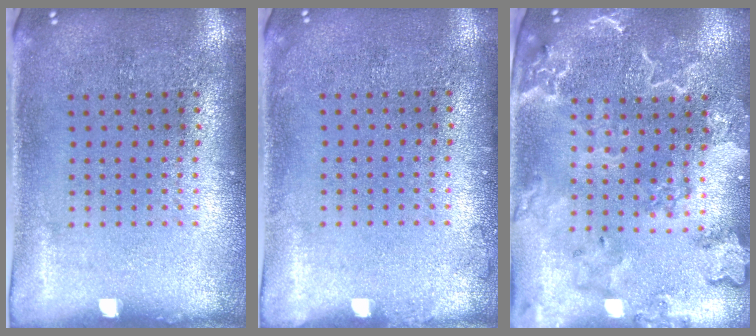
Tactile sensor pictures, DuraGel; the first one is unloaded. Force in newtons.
{"total": 0.6, "press": 0.6, "slide": 0.2}
{"total": 2.8, "press": 2.6, "slide": 1.0}